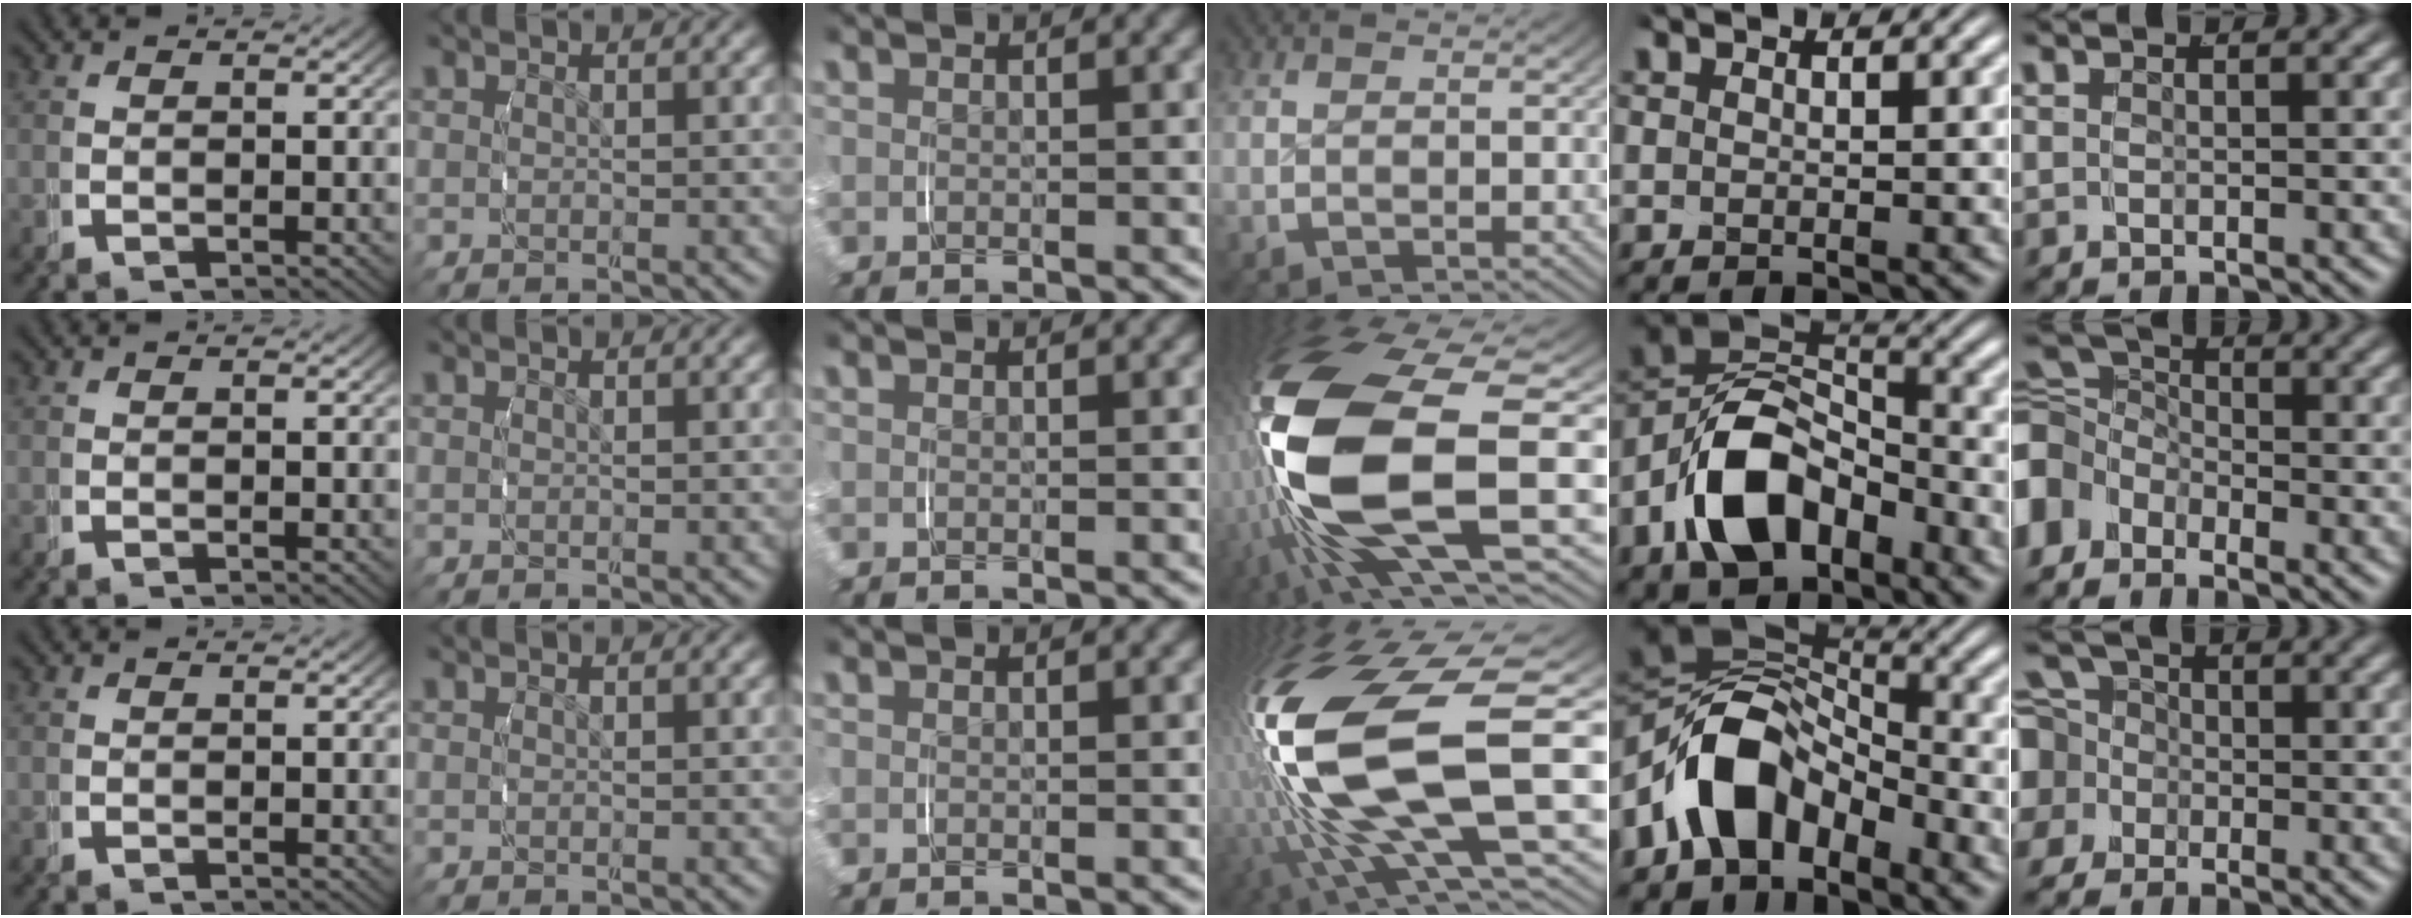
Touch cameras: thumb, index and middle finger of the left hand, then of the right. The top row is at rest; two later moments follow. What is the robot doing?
{"motion": "grasp_and_lifting", "object": "knife"}